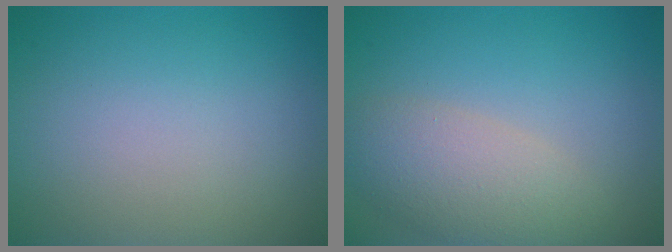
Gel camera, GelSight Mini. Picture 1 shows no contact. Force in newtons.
{"total": 4.8, "press": 4.8, "slide": 0.4}